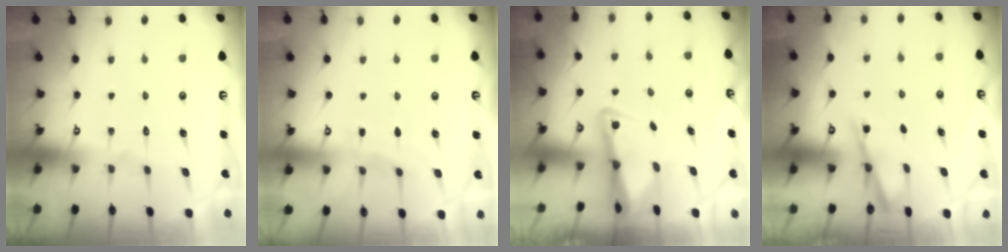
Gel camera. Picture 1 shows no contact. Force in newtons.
{"total": 3.6, "press": 3.5, "slide": 0.5}
{"total": 2.8, "press": 2.7, "slide": 0.6}
{"total": 2.9, "press": 2.8, "slide": 0.4}